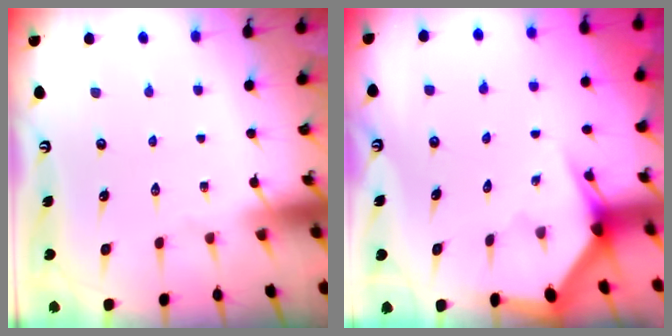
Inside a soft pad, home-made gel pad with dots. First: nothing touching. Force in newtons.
{"total": 2.8, "press": 2.8, "slide": 0.2}